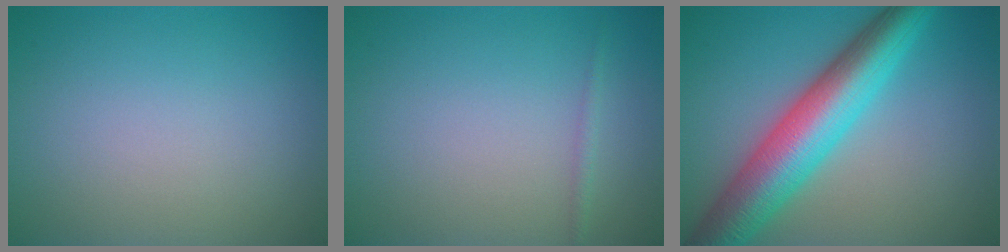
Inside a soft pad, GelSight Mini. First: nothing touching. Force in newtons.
{"total": 0.8, "press": 0.8, "slide": 0.0}
{"total": 9.3, "press": 9.3, "slide": 0.1}